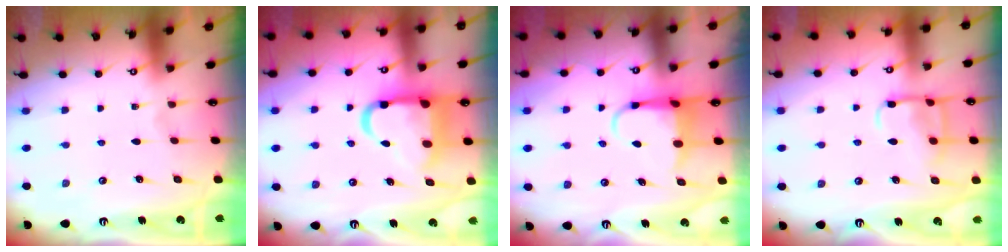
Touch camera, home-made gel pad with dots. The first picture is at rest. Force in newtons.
{"total": 14.3, "press": 14.3, "slide": 1.5}
{"total": 5.5, "press": 5.5, "slide": 0.9}
{"total": 10.6, "press": 10.5, "slide": 1.1}